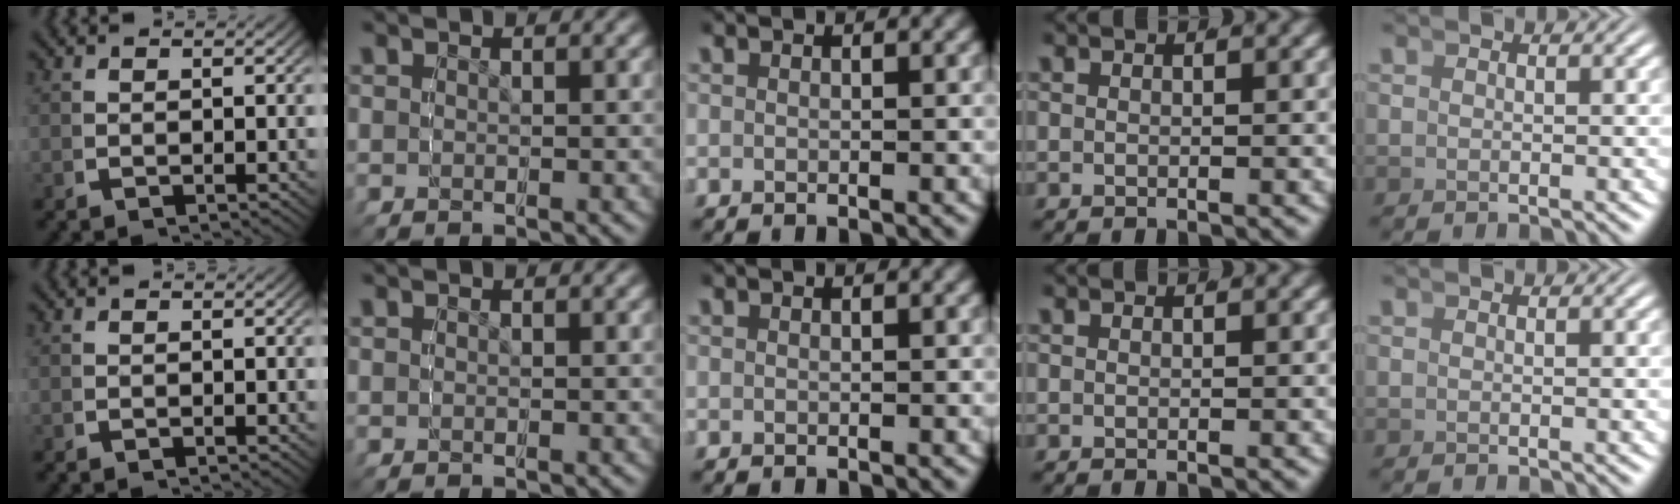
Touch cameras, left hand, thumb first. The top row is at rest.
{}